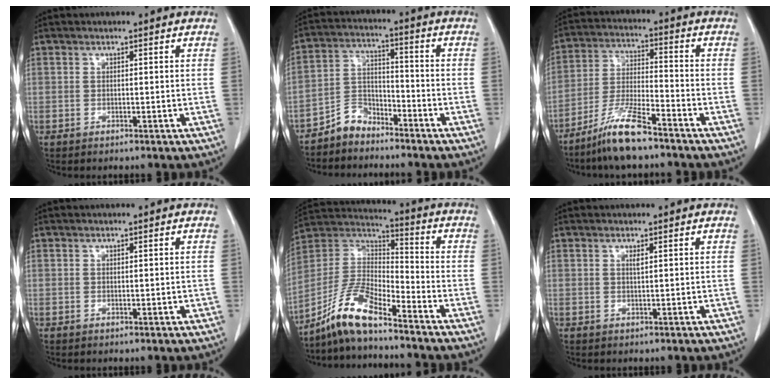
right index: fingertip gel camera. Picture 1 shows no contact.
{"total": 5.5, "force": [-4.8, 2.7, 0.6], "torque": [-0.009, 0.011, -0.097]}
{"total": 9.5, "force": [-7.2, 1.0, 6.1], "torque": [-0.129, -0.020, -0.140]}
{"total": 0.7, "force": [0.1, 0.4, 0.5], "torque": [-0.007, -0.001, 0.004]}
{"total": 10.4, "force": [-8.2, 2.0, 6.2], "torque": [-0.141, 0.017, -0.160]}
{"total": 0.6, "force": [0.4, 0.0, 0.5], "torque": [-0.013, -0.002, 0.006]}